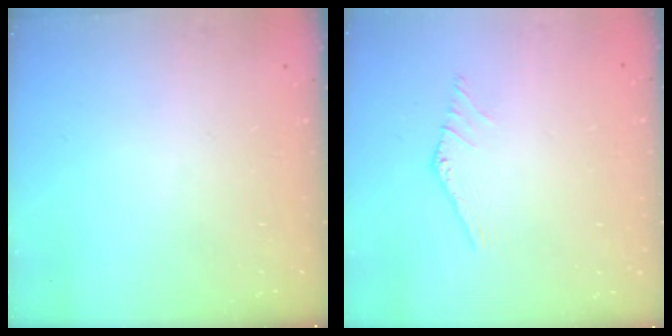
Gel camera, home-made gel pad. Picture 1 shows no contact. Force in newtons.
{"total": 0.0}